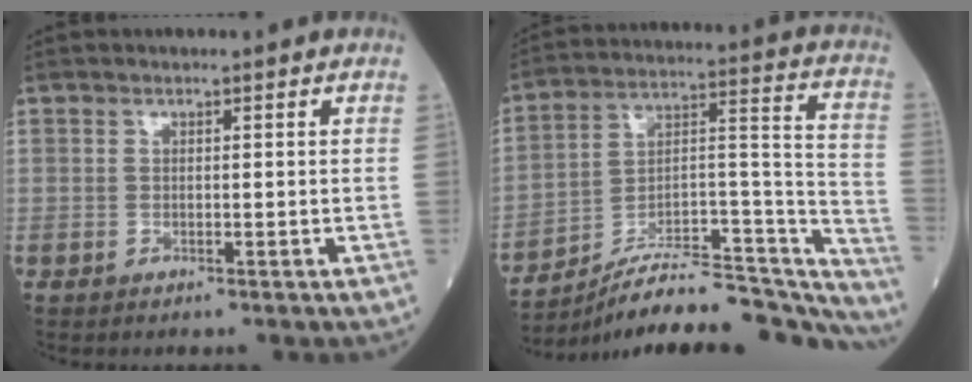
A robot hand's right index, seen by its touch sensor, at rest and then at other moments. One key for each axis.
{"total": 27.7, "fx": -25.1, "fy": 5.2, "fz": 10.5, "tx": -0.096, "ty": 0.044, "tz": -0.366}